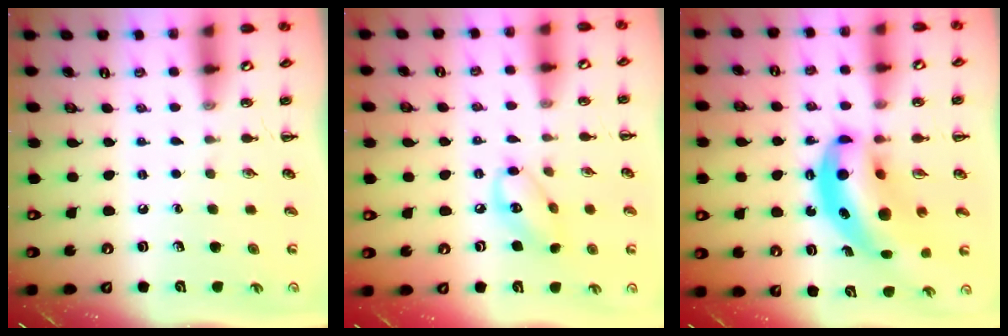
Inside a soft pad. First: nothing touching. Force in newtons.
{"total": 7.9, "press": 7.8, "slide": 1.3}
{"total": 13.4, "press": 13.0, "slide": 3.1}